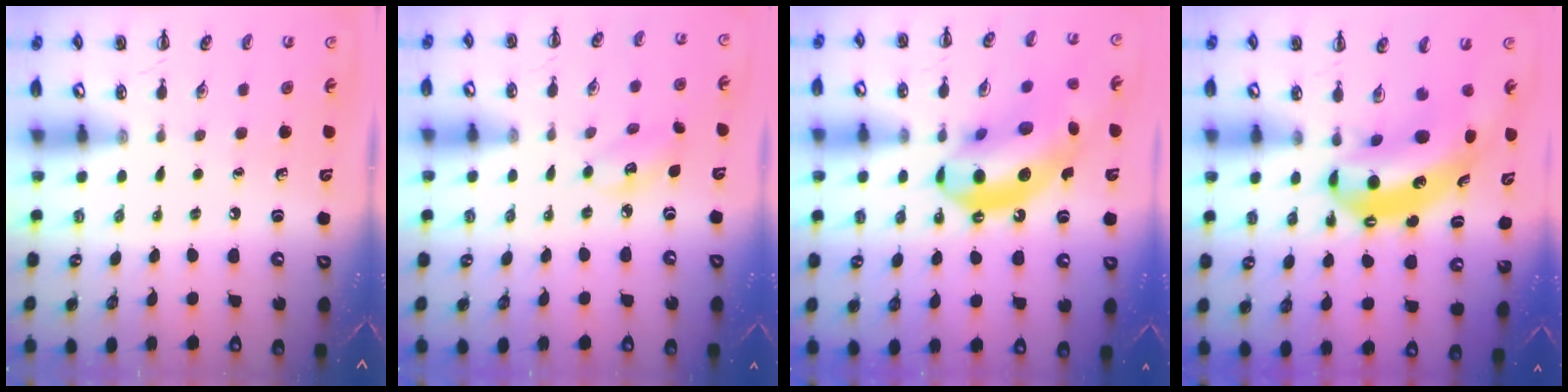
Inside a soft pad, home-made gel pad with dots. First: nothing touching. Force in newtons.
{"total": 4.4, "press": 4.3, "slide": 0.9}
{"total": 18.5, "press": 17.8, "slide": 5.0}
{"total": 9.6, "press": 9.3, "slide": 2.3}